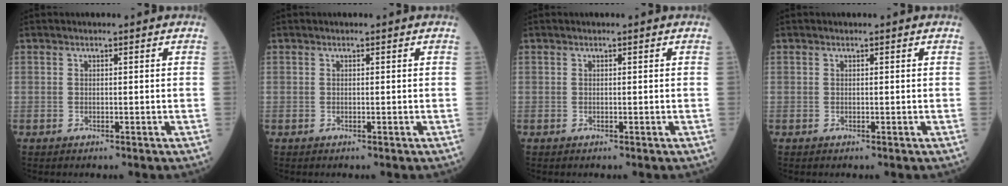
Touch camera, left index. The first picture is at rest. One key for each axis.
{"total": 0.0}
{"total": 0.0}
{"total": 0.0}